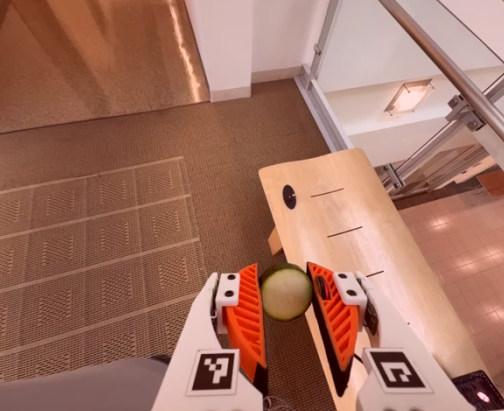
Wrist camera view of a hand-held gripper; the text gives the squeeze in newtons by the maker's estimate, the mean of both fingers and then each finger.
{"total": 10.3, "left": 10.5, "right": 10.2}